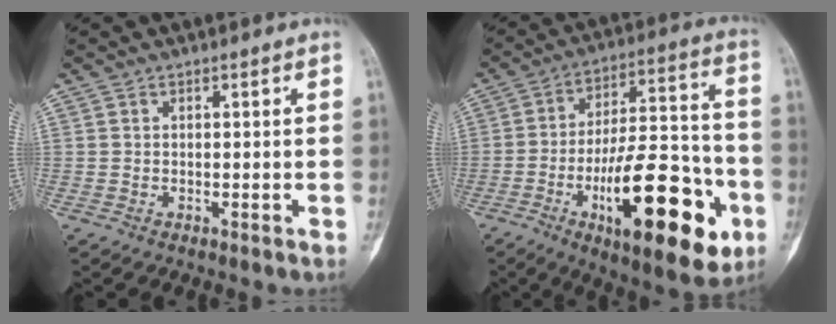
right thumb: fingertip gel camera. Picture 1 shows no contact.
{"total": 26.2, "force": [-9.8, 9.4, 22.4], "torque": [-0.318, 0.041, -0.142]}